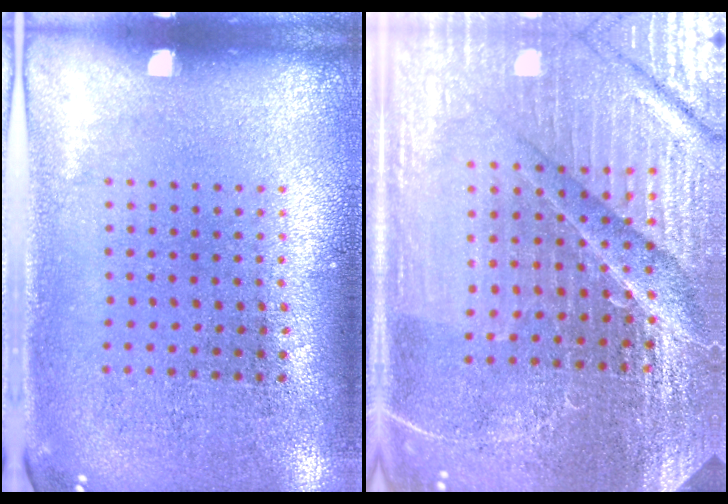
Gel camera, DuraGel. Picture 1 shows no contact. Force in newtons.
{"total": 5.6, "press": 5.2, "slide": 2.2}